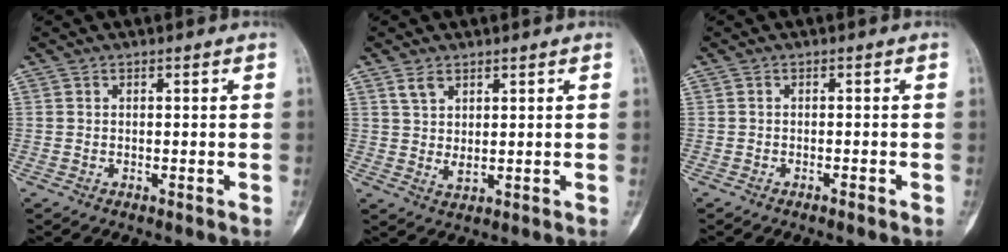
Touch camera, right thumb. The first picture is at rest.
{"total": 3.7, "force": [2.0, 2.0, 2.4], "torque": [-0.046, -0.014, 0.046]}
{"total": 0.8, "force": [-0.6, 0.1, 0.5], "torque": [-0.014, 0.004, -0.008]}